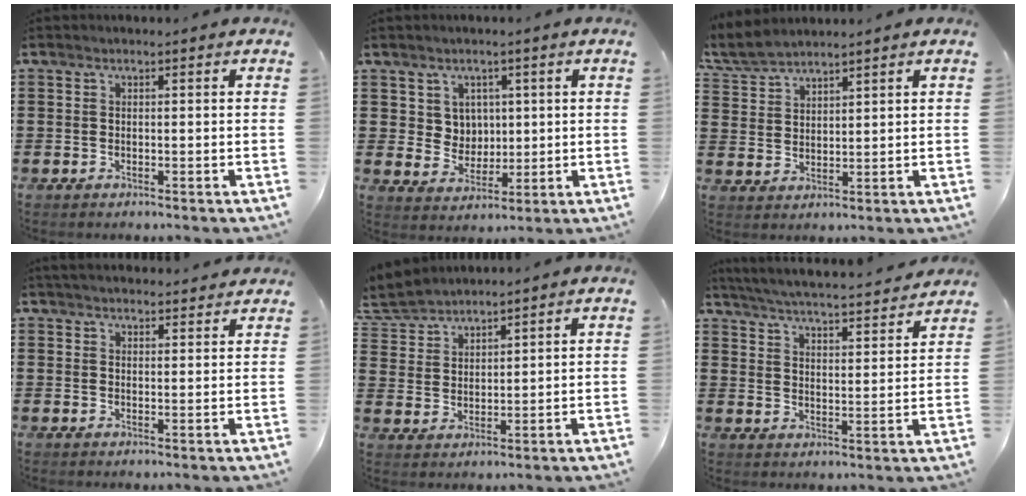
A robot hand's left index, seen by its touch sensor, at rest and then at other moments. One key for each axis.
{"total": 4.3, "fx": 1.8, "fy": 3.8, "fz": 0.7, "tx": -0.037, "ty": 0.008, "tz": 0.032}
{"total": 4.2, "fx": 3.9, "fy": 0.9, "fz": 1.1, "tx": -0.037, "ty": -0.010, "tz": 0.073}
{"total": 2.8, "fx": 2.7, "fy": 0.2, "fz": 0.3, "tx": -0.014, "ty": -0.003, "tz": 0.052}
{"total": 4.1, "fx": 3.9, "fy": 1.3, "fz": 0.2, "tx": -0.027, "ty": -0.019, "tz": 0.068}
{"total": 4.4, "fx": 4.3, "fy": -0.6, "fz": 0.9, "tx": -0.040, "ty": -0.038, "tz": 0.068}